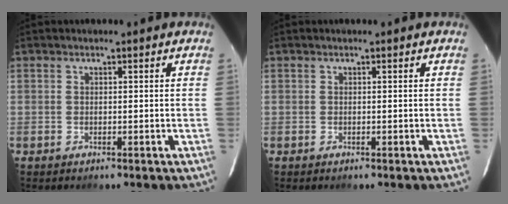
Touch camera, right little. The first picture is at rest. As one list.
[{"total": 0.0}]